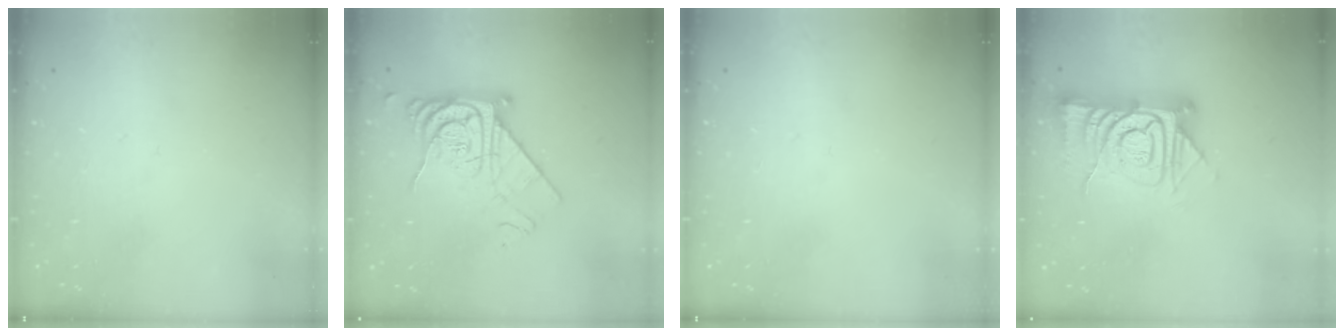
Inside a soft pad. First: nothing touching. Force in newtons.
{"total": 13.2, "press": 13.1, "slide": 1.4}
{"total": 0.0}
{"total": 15.8, "press": 15.7, "slide": 1.4}